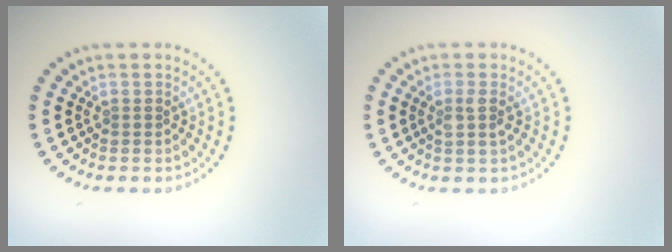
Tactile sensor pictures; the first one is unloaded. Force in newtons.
{"total": 1.5, "press": 1.3, "slide": 0.9}